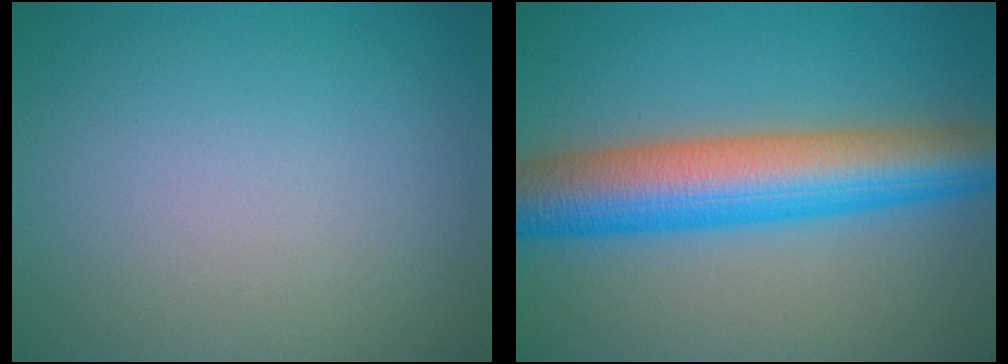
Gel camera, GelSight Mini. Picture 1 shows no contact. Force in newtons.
{"total": 9.9, "press": 9.9, "slide": 0.3}